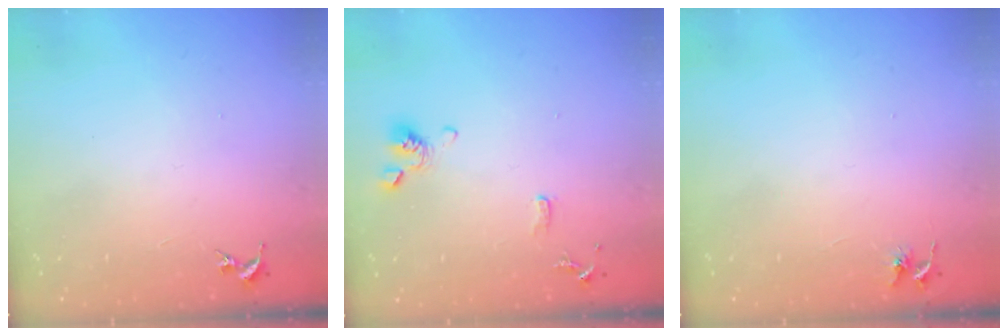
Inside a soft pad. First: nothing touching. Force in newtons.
{"total": 10.8, "press": 10.6, "slide": 2.0}
{"total": 3.4, "press": 3.4, "slide": 0.4}